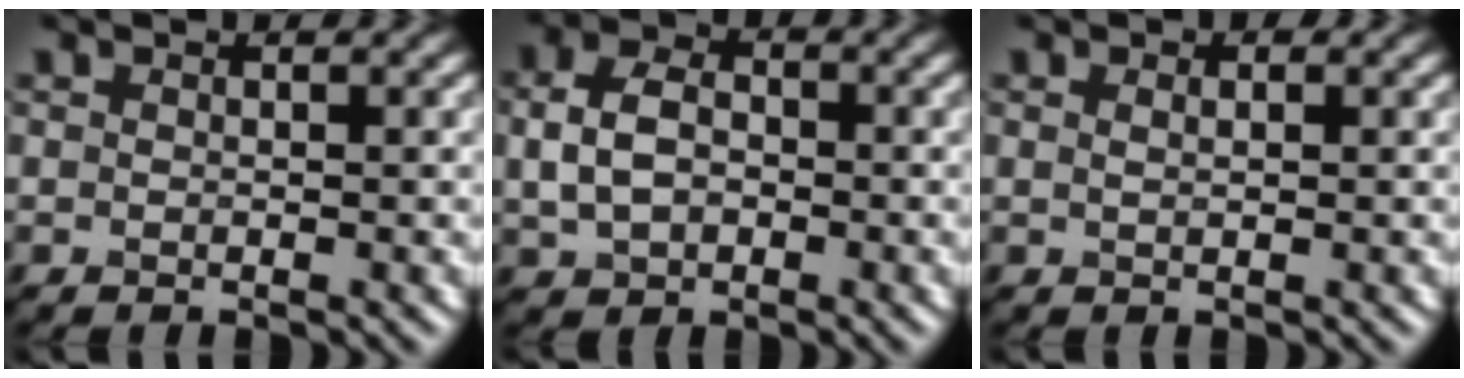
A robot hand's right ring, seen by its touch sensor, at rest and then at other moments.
{"total": 4.4, "force": [0.1, 3.3, 3.0], "torque": [-0.068, 0.003, -0.003]}
{"total": 0.9, "force": [0.4, 0.5, 0.7], "torque": [-0.008, -0.005, 0.009]}